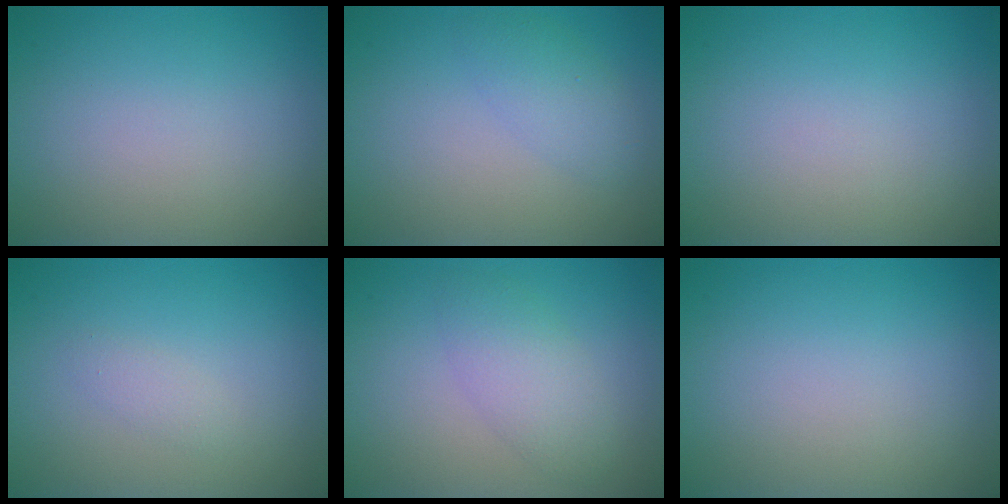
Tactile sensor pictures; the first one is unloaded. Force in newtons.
{"total": 2.1, "press": 2.1, "slide": 0.1}
{"total": 0.0}
{"total": 1.0, "press": 1.0, "slide": 0.0}
{"total": 2.9, "press": 2.9, "slide": 0.1}
{"total": 0.0}